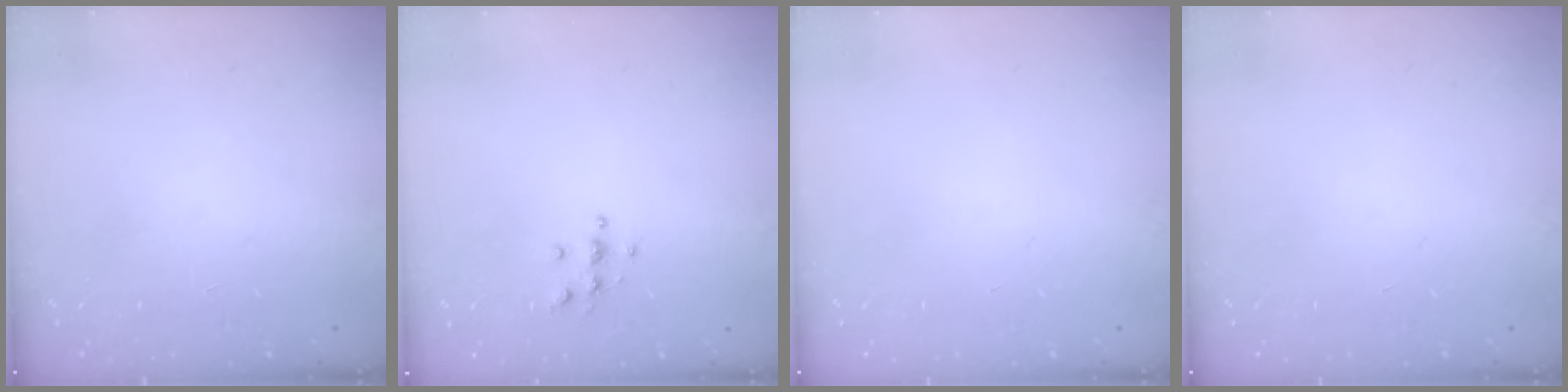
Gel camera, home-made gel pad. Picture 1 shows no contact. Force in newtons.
{"total": 4.2, "press": 4.2, "slide": 0.3}
{"total": 0.0}
{"total": 0.0}